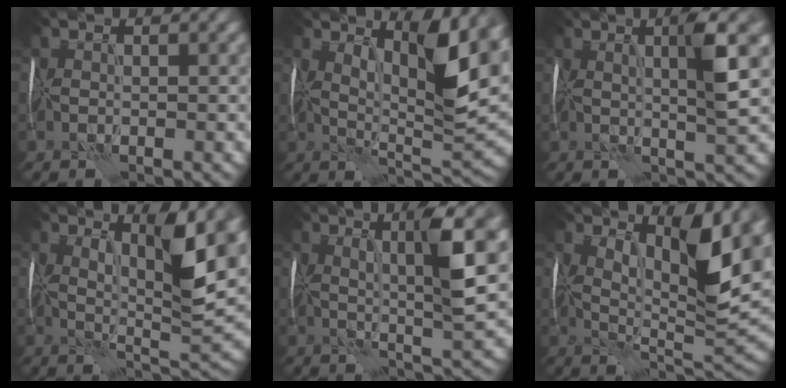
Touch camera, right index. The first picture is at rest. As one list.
[{"total": 8.4, "force": [4.0, 1.9, 7.2], "torque": [-0.114, -0.002, 0.073]}, {"total": 5.2, "force": [1.7, 0.2, 4.9], "torque": [-0.076, 0.009, 0.030]}, {"total": 7.9, "force": [3.5, 1.3, 7.0], "torque": [-0.105, -0.001, 0.064]}, {"total": 6.8, "force": [2.6, 0.5, 6.3], "torque": [-0.094, 0.007, 0.046]}, {"total": 9.5, "force": [4.2, 2.6, 8.1], "torque": [-0.133, -0.002, 0.076]}]